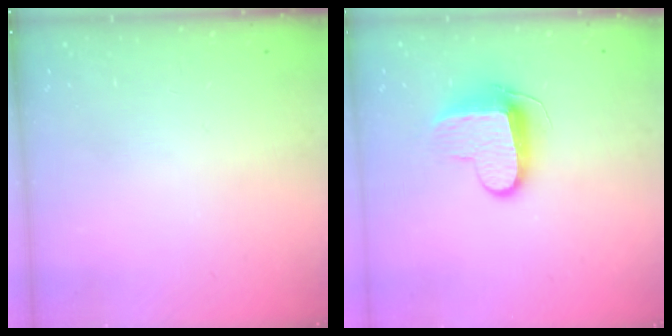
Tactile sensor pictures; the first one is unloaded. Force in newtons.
{"total": 9.9, "press": 9.9, "slide": 0.7}